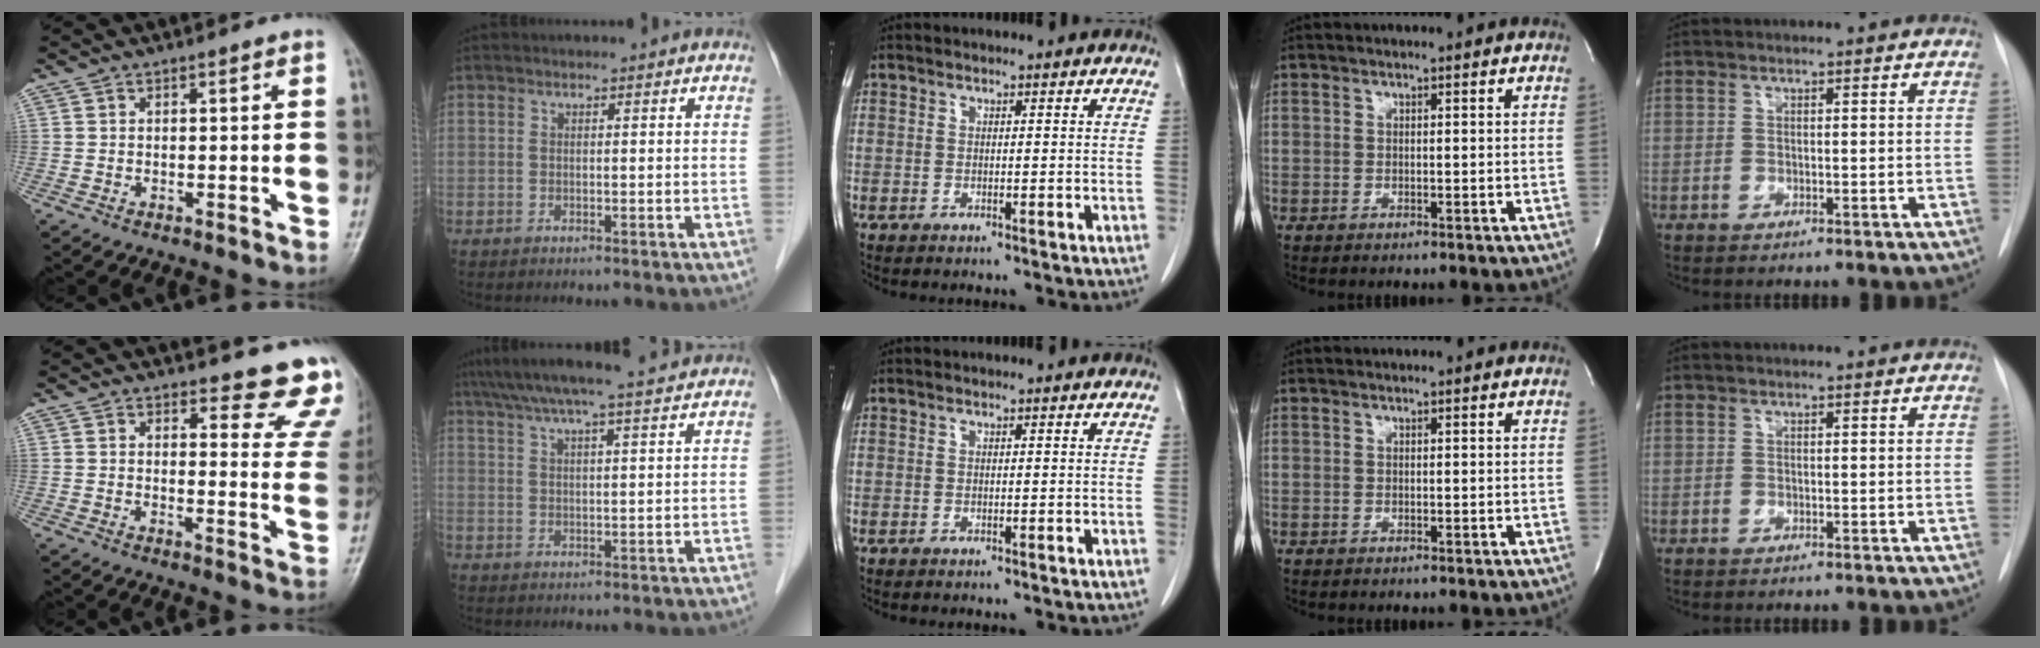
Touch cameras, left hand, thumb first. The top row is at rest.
{"thumb": {"total": 12.8, "force": [12.2, 3.3, 1.9], "torque": [0.028, -0.120, 0.106]}, "index": {"total": 11.1, "force": [9.6, -0.2, 5.6], "torque": [-0.095, 0.022, 0.136]}}